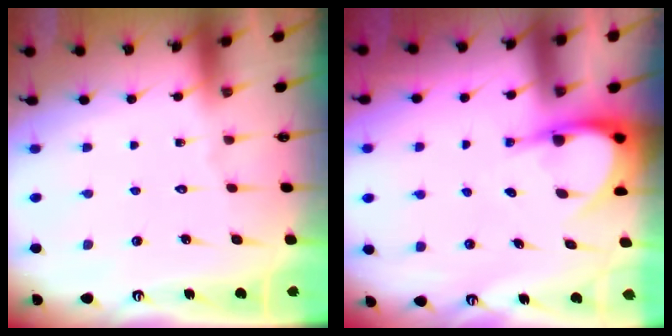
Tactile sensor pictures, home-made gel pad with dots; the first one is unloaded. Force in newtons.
{"total": 5.1, "press": 5.1, "slide": 0.4}